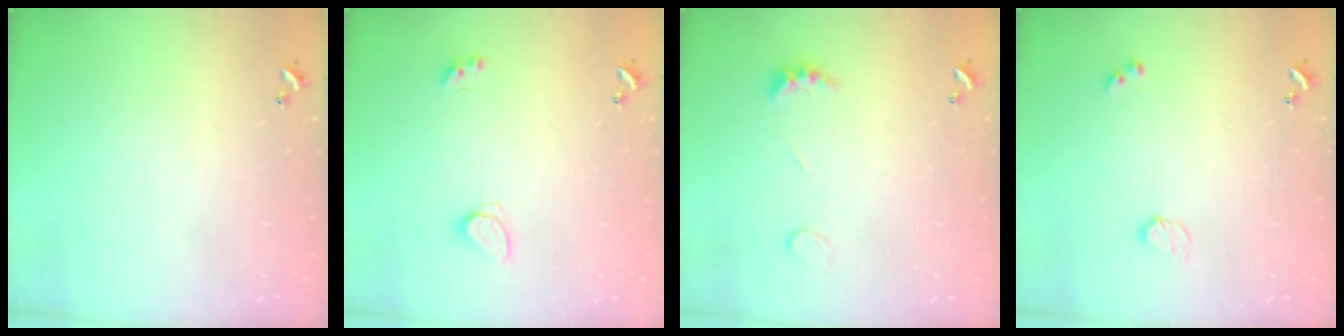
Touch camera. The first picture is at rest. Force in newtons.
{"total": 2.1, "press": 2.0, "slide": 0.4}
{"total": 2.5, "press": 2.4, "slide": 0.7}
{"total": 2.9, "press": 2.9, "slide": 0.5}